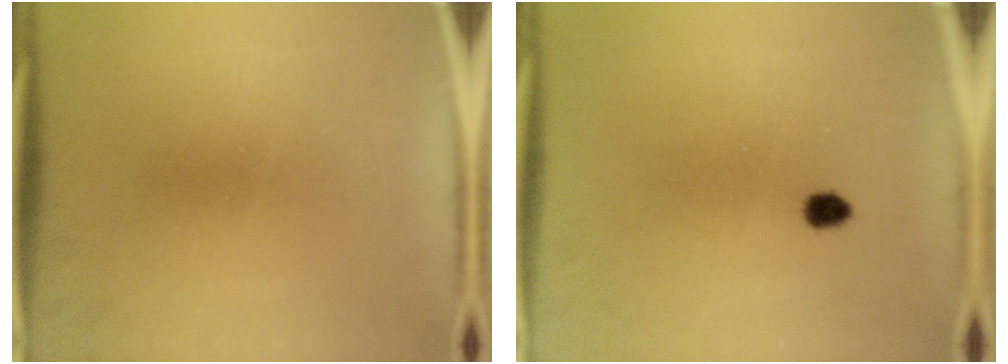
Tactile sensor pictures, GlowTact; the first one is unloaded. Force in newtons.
{"total": 1.8}